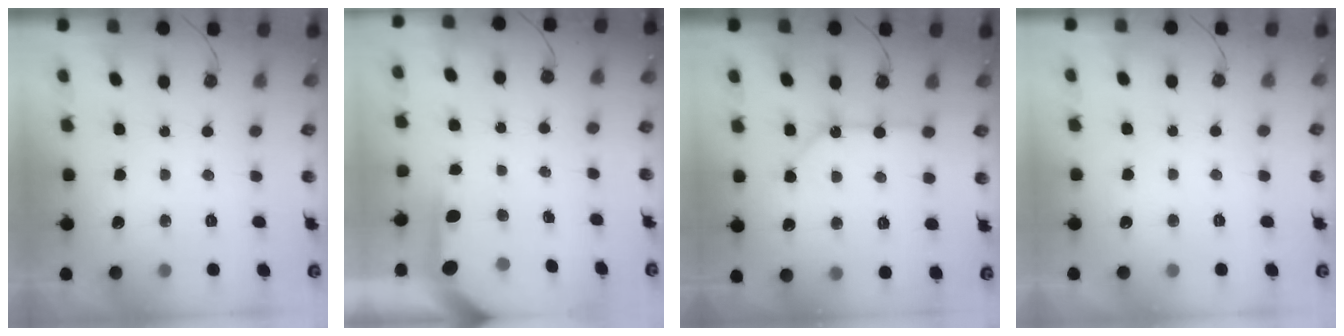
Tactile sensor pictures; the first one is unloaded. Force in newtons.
{"total": 3.8, "press": 3.8, "slide": 0.3}
{"total": 10.7, "press": 10.6, "slide": 1.3}
{"total": 0.0}